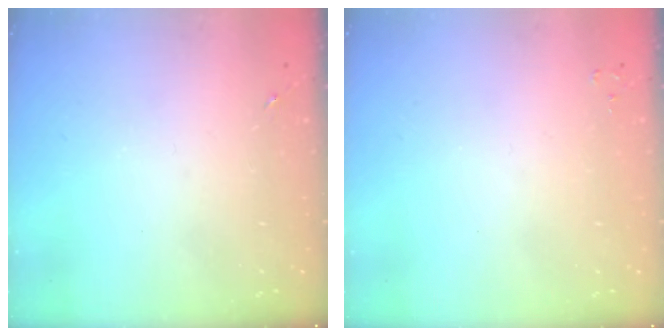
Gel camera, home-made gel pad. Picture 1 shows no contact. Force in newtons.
{"total": 2.0, "press": 2.0, "slide": 0.3}